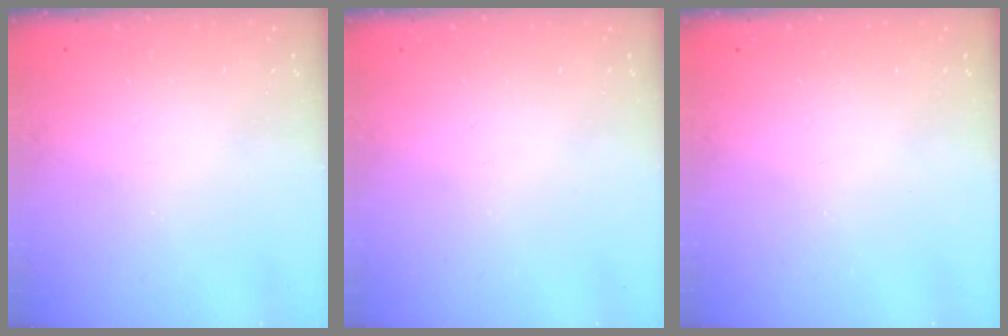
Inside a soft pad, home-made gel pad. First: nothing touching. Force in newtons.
{"total": 0.0}
{"total": 0.0}